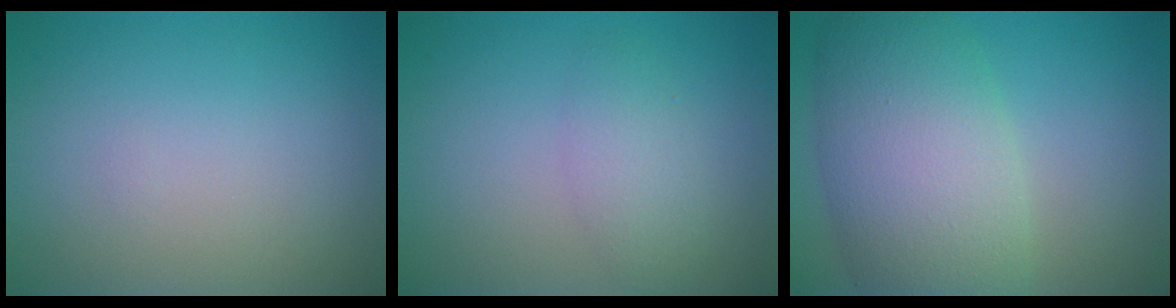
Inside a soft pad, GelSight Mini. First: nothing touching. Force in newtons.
{"total": 2.3, "press": 2.3, "slide": 0.1}
{"total": 9.6, "press": 9.6, "slide": 0.4}